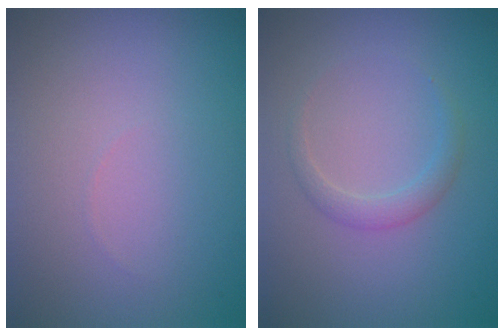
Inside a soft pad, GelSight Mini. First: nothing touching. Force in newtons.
{"total": 1.4, "press": 1.4, "slide": 0.1}